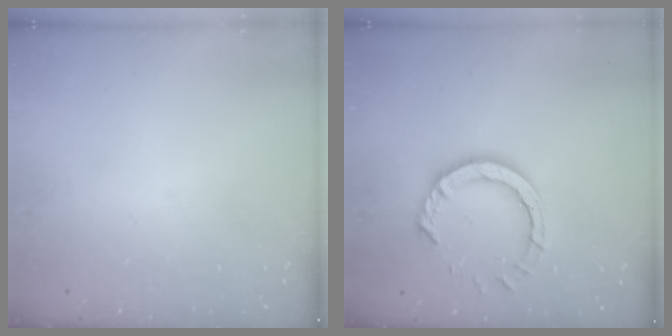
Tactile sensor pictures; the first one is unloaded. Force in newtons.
{"total": 8.6, "press": 8.5, "slide": 0.6}